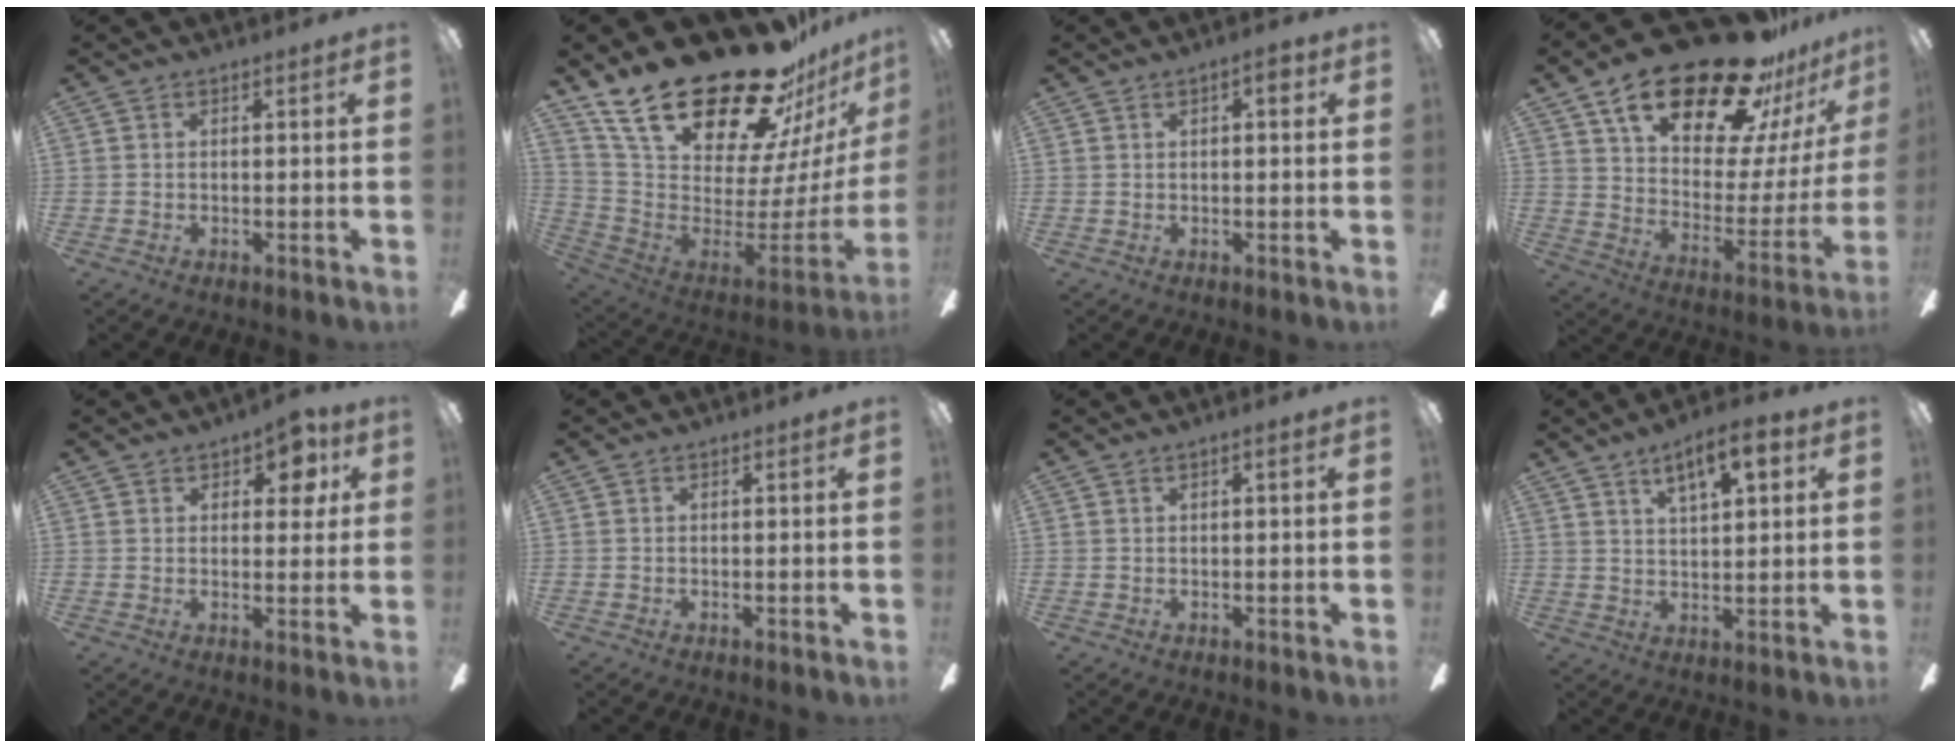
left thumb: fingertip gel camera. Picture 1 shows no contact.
{"total": 31.8, "force": [22.6, 12.3, 18.7], "torque": [-0.311, -0.160, 0.429]}
{"total": 2.3, "force": [1.1, 0.6, 1.9], "torque": [-0.023, -0.002, 0.014]}
{"total": 29.0, "force": [19.5, 12.0, 17.8], "torque": [-0.280, -0.115, 0.341]}
{"total": 6.2, "force": [3.3, 3.4, 3.9], "torque": [-0.036, -0.006, 0.052]}
{"total": 0.0}
{"total": 1.1, "force": [0.4, 0.1, 1.0], "torque": [-0.019, 0.001, 0.006]}
{"total": 8.6, "force": [5.3, 2.9, 6.2], "torque": [-0.088, -0.021, 0.085]}